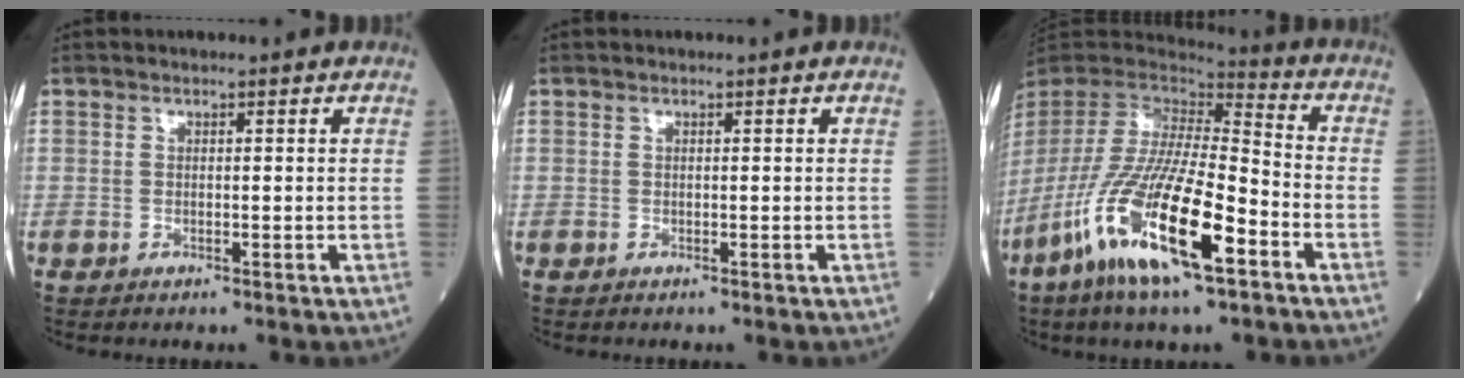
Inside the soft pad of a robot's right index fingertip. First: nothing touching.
{"total": 0.0}
{"total": 20.6, "force": [-10.3, 3.2, 17.6], "torque": [-0.375, -0.055, -0.198]}